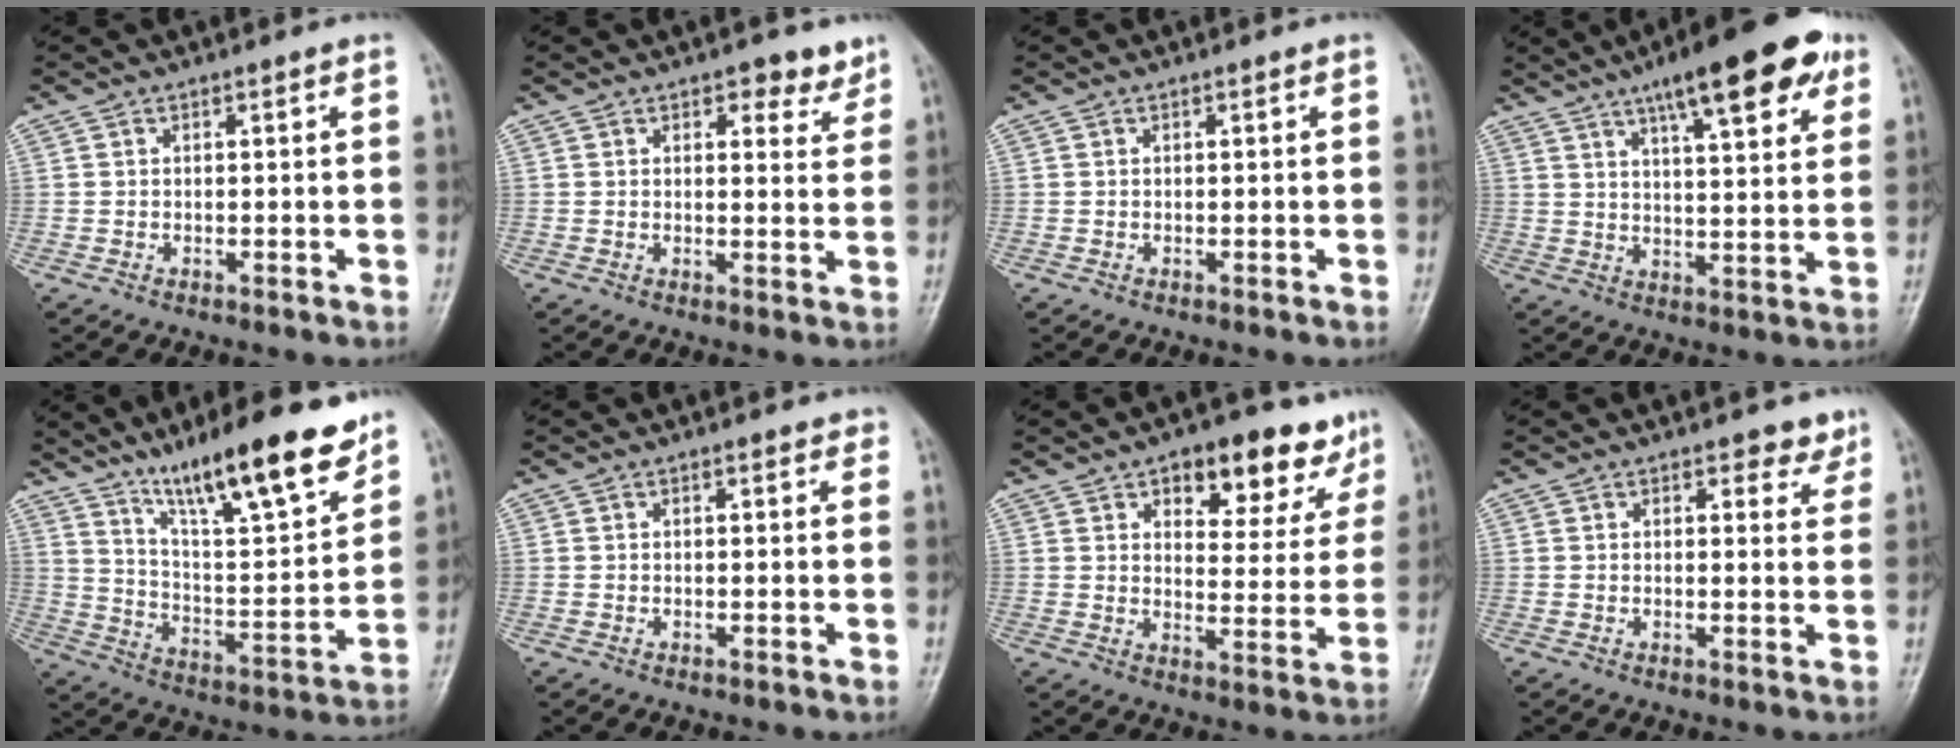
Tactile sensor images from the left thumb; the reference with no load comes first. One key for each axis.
{"total": 4.7, "fx": 3.2, "fy": 2.4, "fz": 2.4, "tx": -0.002, "ty": -0.016, "tz": 0.039}
{"total": 0.0}
{"total": 17.0, "fx": 9.7, "fy": 4.9, "fz": 13.0, "tx": -0.159, "ty": -0.022, "tz": 0.140}
{"total": 19.9, "fx": 14.2, "fy": 3.9, "fz": 13.5, "tx": -0.186, "ty": -0.072, "tz": 0.239}
{"total": 1.1, "fx": 0.7, "fy": 0.6, "fz": 0.6, "tx": -0.001, "ty": -0.002, "tz": 0.005}
{"total": 13.8, "fx": 8.6, "fy": 6.9, "fz": 8.3, "tx": -0.048, "ty": -0.039, "tz": 0.115}
{"total": 3.5, "fx": 2.5, "fy": 1.8, "fz": 1.6, "tx": 0.008, "ty": -0.013, "tz": 0.029}